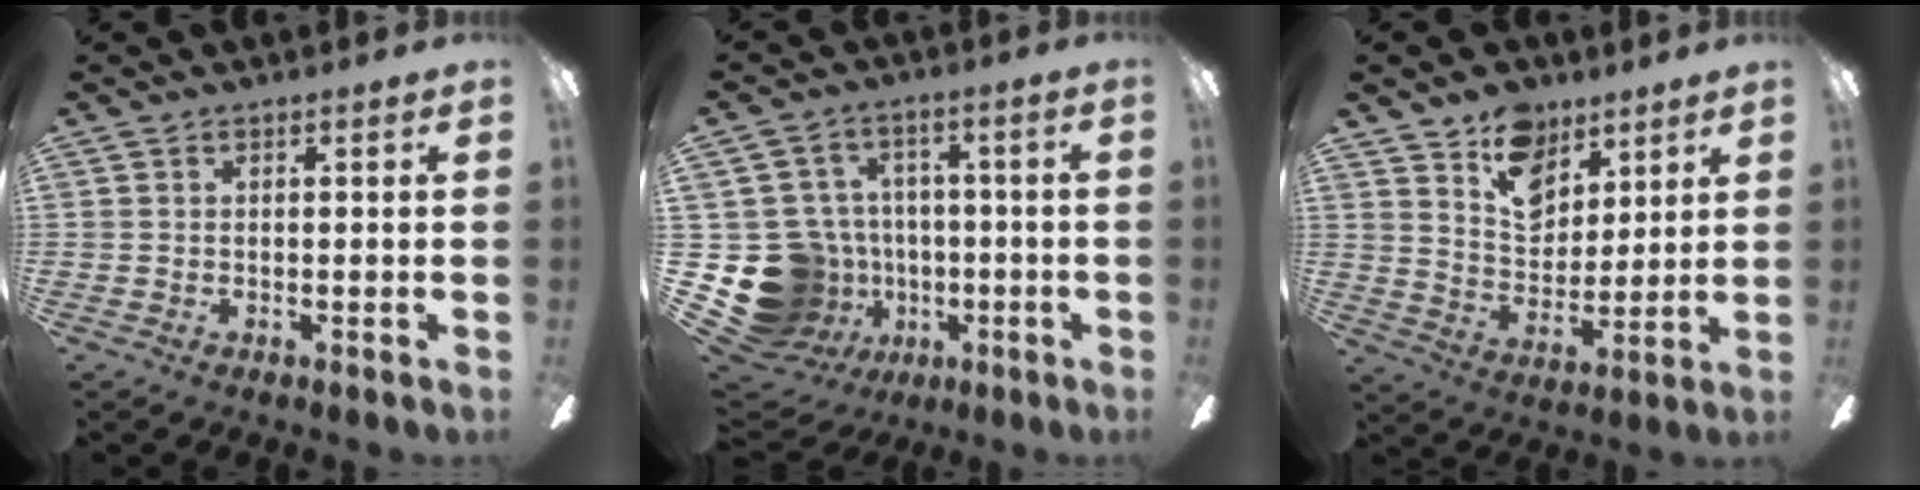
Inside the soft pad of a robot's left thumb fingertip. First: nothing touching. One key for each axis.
{"total": 17.2, "fx": -4.5, "fy": 15.4, "fz": 6.1, "tx": -0.138, "ty": 0.027, "tz": -0.042}
{"total": 12.5, "fx": 8.4, "fy": 8.1, "fz": 4.5, "tx": -0.065, "ty": -0.044, "tz": 0.159}